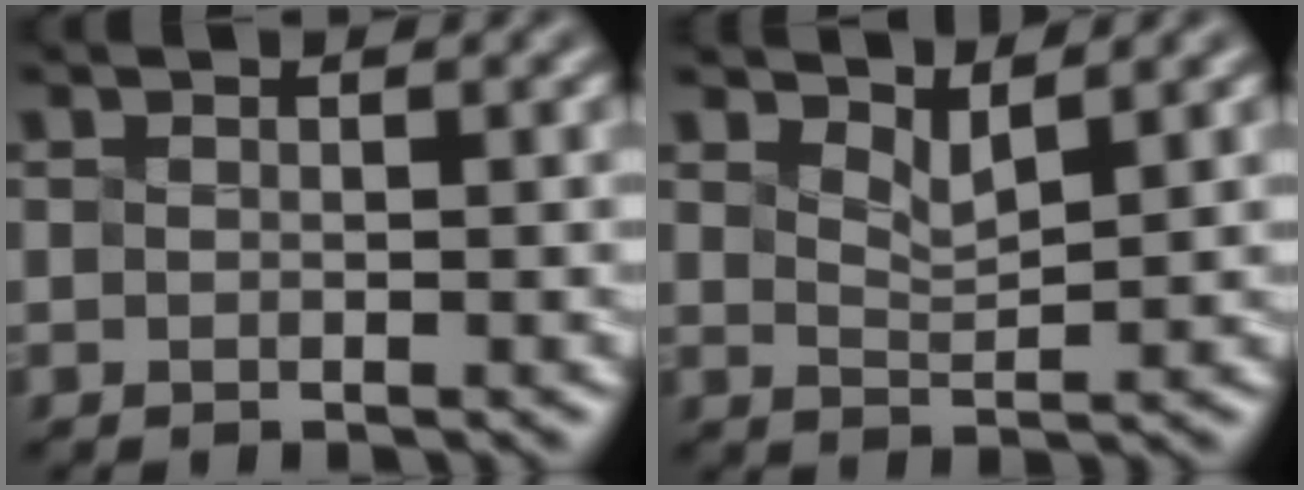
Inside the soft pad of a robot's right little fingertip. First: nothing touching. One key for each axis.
{"total": 1.5, "fx": 1.5, "fy": -0.3, "fz": 0.2, "tx": -0.009, "ty": 0.004, "tz": 0.048}